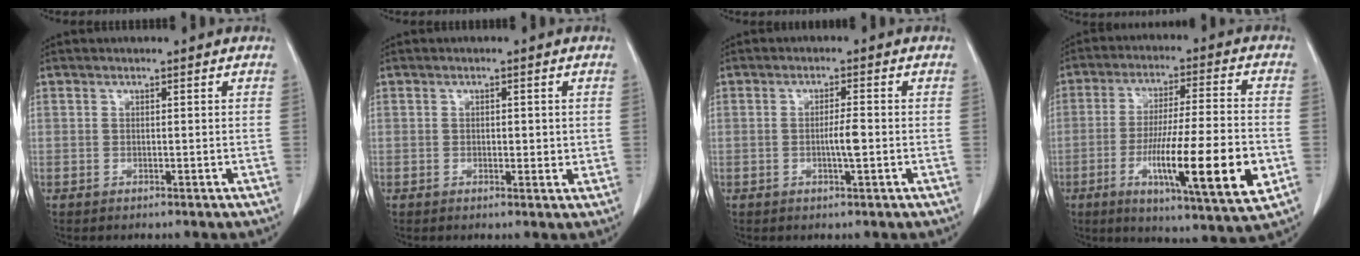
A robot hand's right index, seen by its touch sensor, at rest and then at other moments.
{"total": 2.4, "force": [0.2, 1.2, 2.1], "torque": [-0.026, 0.000, 0.002]}
{"total": 2.9, "force": [-0.5, 0.2, 2.8], "torque": [-0.052, -0.001, -0.009]}
{"total": 18.1, "force": [-5.3, 1.1, 17.2], "torque": [-0.276, -0.023, -0.082]}